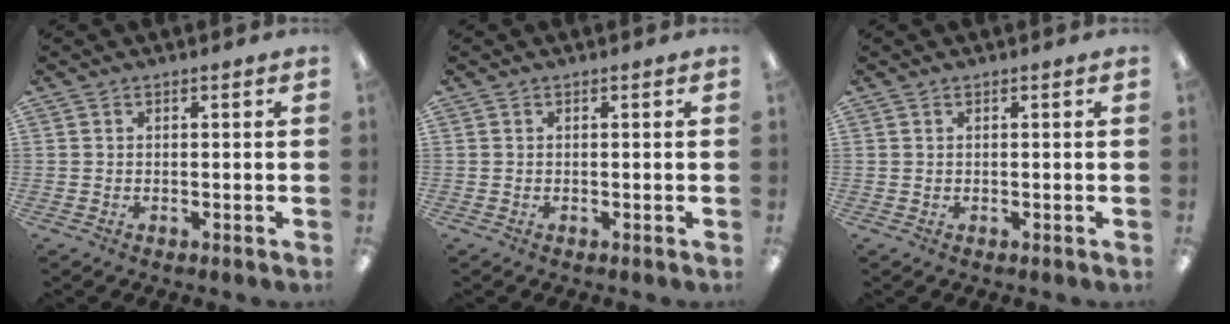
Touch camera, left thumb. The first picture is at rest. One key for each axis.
{"total": 0.0}
{"total": 0.0}